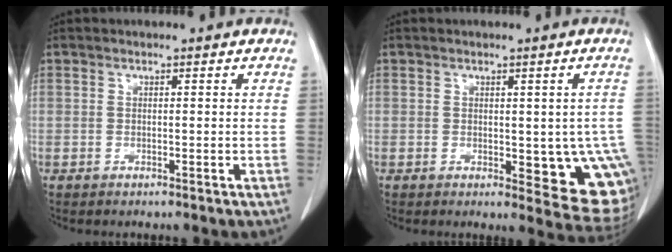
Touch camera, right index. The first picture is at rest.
{"total": 10.9, "force": [-1.7, 4.4, 9.8], "torque": [-0.094, -0.009, -0.011]}